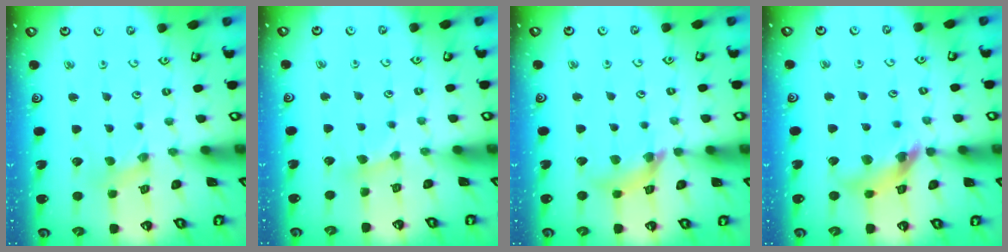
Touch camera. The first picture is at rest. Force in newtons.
{"total": 2.1, "press": 2.0, "slide": 0.4}
{"total": 10.2, "press": 10.1, "slide": 1.3}
{"total": 13.0, "press": 12.9, "slide": 1.6}